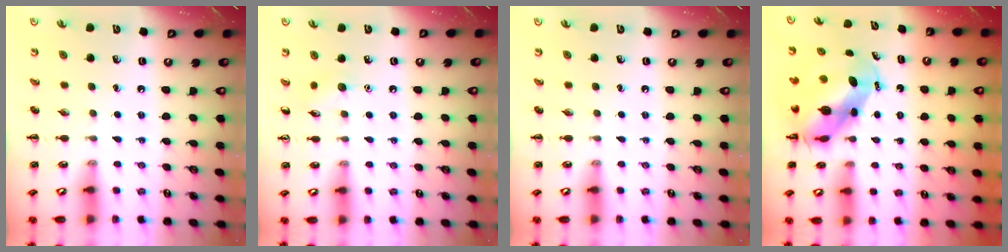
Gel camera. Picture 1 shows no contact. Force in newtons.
{"total": 5.1, "press": 4.9, "slide": 1.3}
{"total": 0.0}
{"total": 7.5, "press": 7.2, "slide": 2.2}